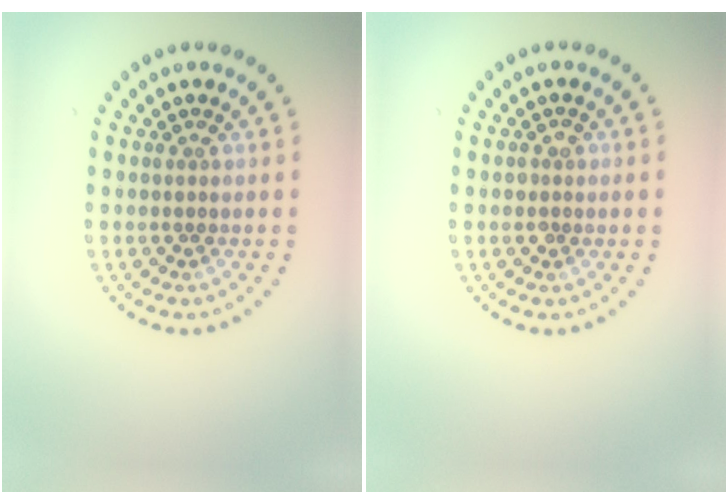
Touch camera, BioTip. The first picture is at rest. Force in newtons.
{"total": 1.0, "press": 1.0, "slide": 0.2}